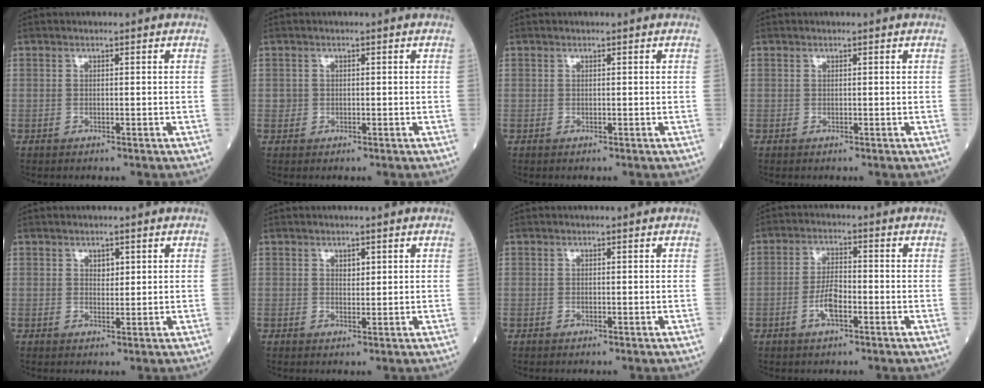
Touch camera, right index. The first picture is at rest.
{"total": 0.8, "force": [-0.1, 0.8, 0.0], "torque": [0.007, 0.006, -0.002]}
{"total": 0.0}
{"total": 0.0}
{"total": 1.4, "force": [0.7, 0.9, 0.9], "torque": [-0.009, -0.003, 0.012]}
{"total": 1.2, "force": [0.6, 0.7, 0.8], "torque": [-0.010, -0.003, 0.011]}
{"total": 0.0}
{"total": 4.5, "force": [-1.7, 1.4, 3.9], "torque": [-0.078, 0.005, -0.034]}